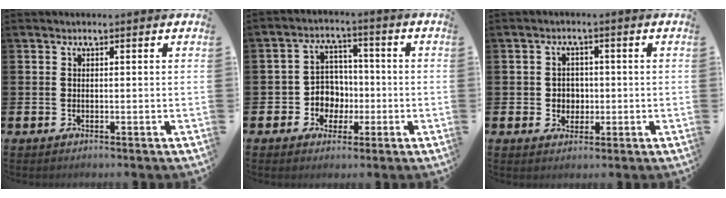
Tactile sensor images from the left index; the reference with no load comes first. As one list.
[{"total": 5.4, "force": [-0.8, 5.1, 1.5], "torque": [-0.042, 0.007, -0.019]}, {"total": 2.7, "force": [0.0, 2.6, 0.8], "torque": [-0.005, 0.002, -0.009]}]